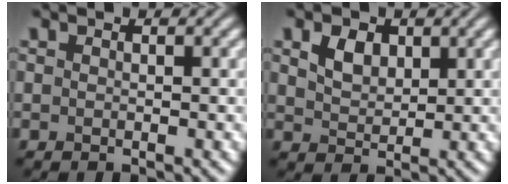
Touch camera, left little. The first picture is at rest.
{"total": 2.6, "force": [1.2, 1.7, 1.5], "torque": [-0.032, 0.001, 0.025]}